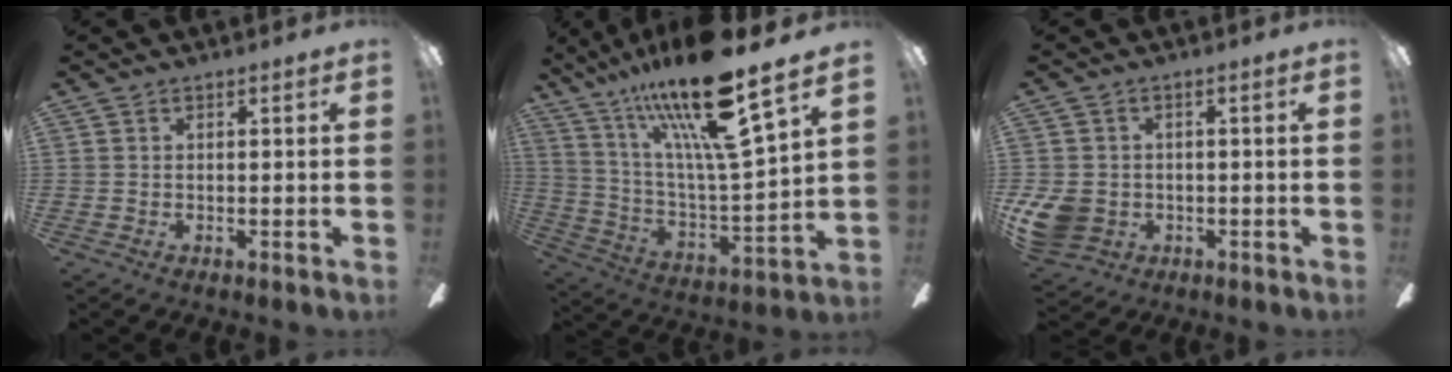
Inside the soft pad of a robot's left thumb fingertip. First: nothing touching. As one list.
[{"total": 23.5, "force": [16.3, 3.8, 16.5], "torque": [-0.300, -0.094, 0.257]}, {"total": 7.4, "force": [-1.9, 6.2, 3.5], "torque": [-0.085, 0.012, -0.034]}]